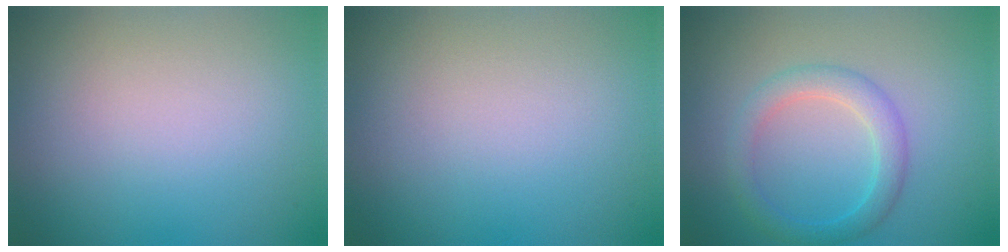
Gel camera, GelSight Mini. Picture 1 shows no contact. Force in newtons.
{"total": 0.0}
{"total": 3.0, "press": 3.0, "slide": 0.1}